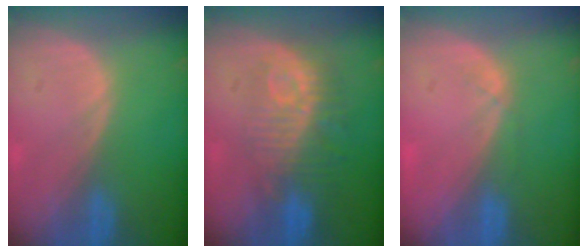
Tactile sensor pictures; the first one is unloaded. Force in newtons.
{"total": 9.8, "press": 8.8, "slide": 4.2}
{"total": 1.4, "press": 1.3, "slide": 0.5}